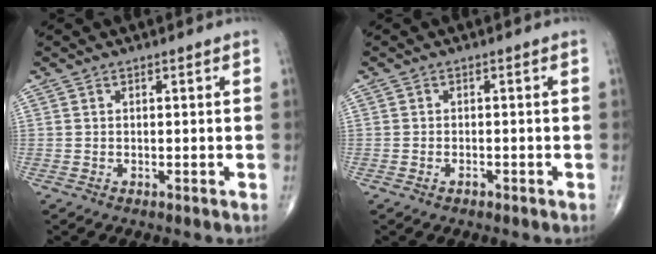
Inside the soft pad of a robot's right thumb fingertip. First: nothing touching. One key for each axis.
{"total": 1.1, "fx": -0.7, "fy": 0.6, "fz": 0.5, "tx": -0.010, "ty": 0.005, "tz": -0.010}